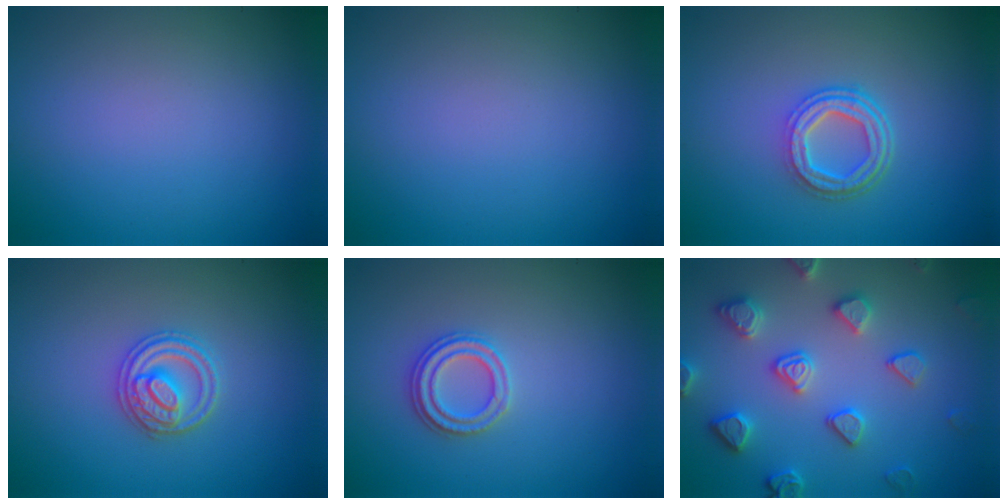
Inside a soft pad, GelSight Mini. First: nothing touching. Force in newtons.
{"total": 0.0}
{"total": 4.2, "press": 3.2, "slide": 2.8}
{"total": 2.8, "press": 2.8, "slide": 0.4}
{"total": 2.4, "press": 2.3, "slide": 0.6}
{"total": 4.5, "press": 4.4, "slide": 1.0}